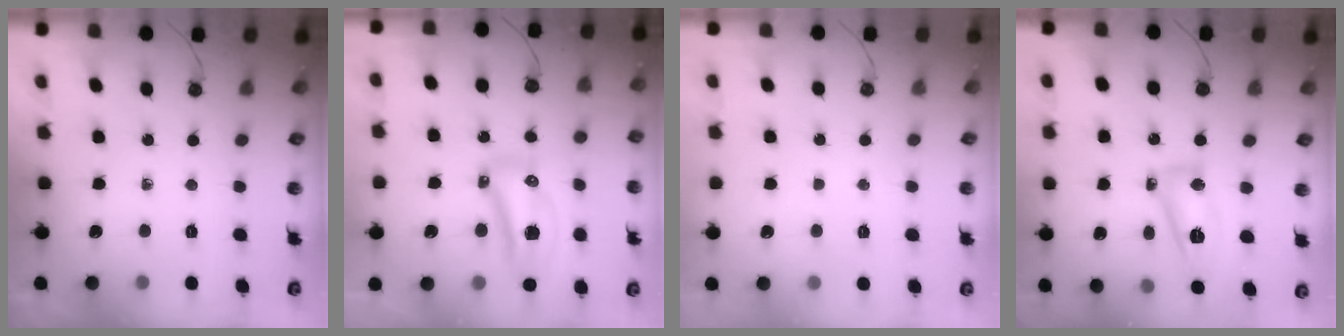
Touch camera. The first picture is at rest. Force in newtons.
{"total": 18.9, "press": 14.1, "slide": 12.5}
{"total": 1.3, "press": 1.3, "slide": 0.1}
{"total": 11.5, "press": 11.4, "slide": 1.4}